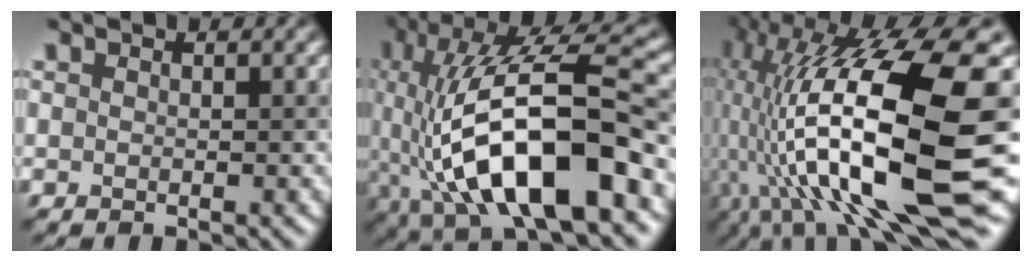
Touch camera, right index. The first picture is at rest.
{"total": 14.5, "force": [-2.9, 5.4, 13.1], "torque": [-0.225, 0.010, -0.054]}
{"total": 19.0, "force": [-0.9, 5.9, 18.0], "torque": [-0.342, 0.003, -0.006]}